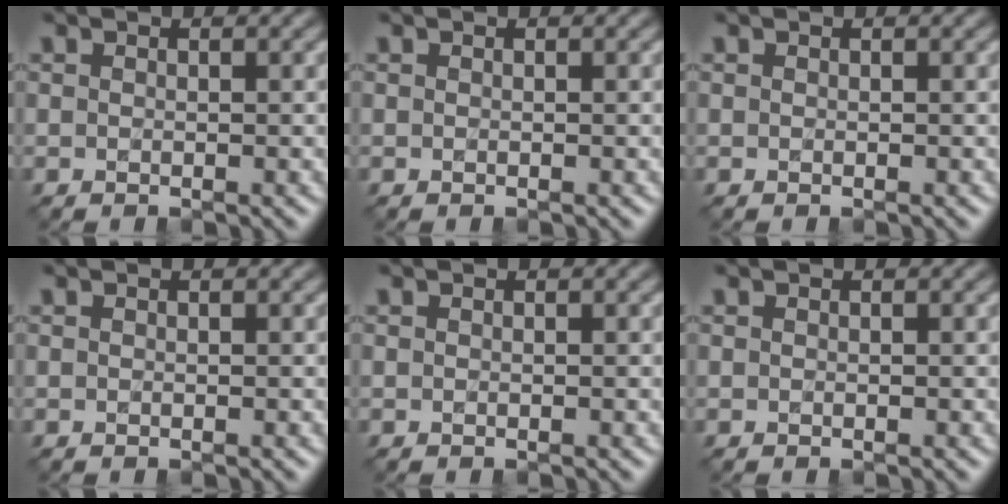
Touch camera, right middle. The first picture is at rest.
{"total": 0.0}
{"total": 0.0}
{"total": 0.0}
{"total": 0.0}
{"total": 0.0}